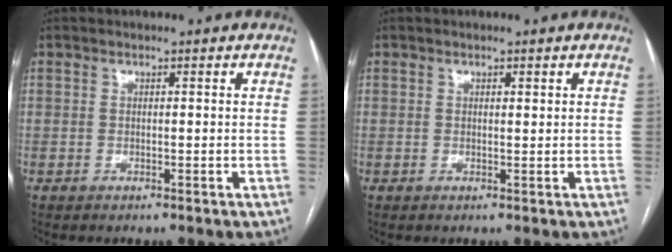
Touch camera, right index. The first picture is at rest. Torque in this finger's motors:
{"motor_torque": [0.12, 0.28, 0.00, 0.00]}